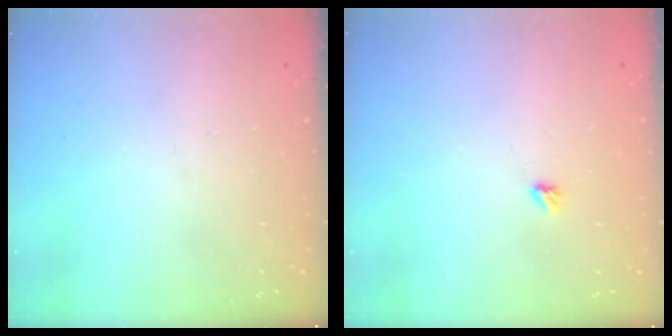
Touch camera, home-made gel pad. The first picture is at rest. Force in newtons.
{"total": 2.9, "press": 2.9, "slide": 0.5}